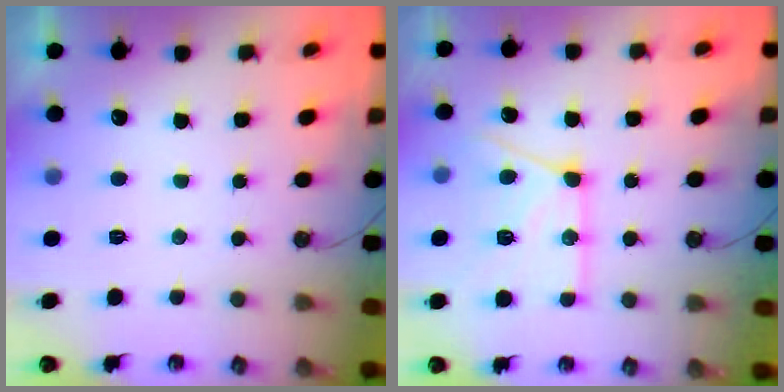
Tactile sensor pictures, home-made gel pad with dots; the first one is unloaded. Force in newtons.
{"total": 15.7, "press": 15.7, "slide": 1.3}